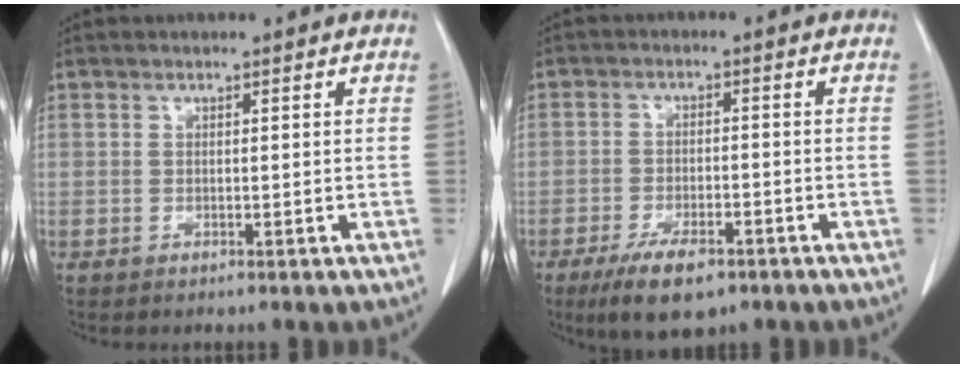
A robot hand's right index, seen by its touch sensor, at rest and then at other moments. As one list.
[{"total": 7.6, "force": [-5.0, 2.8, 5.0], "torque": [-0.090, -0.008, -0.078]}]